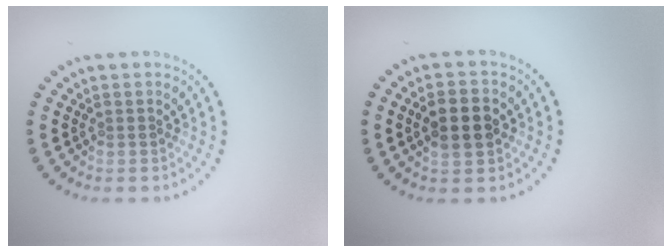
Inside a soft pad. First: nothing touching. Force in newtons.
{"total": 3.5, "press": 3.5, "slide": 0.2}